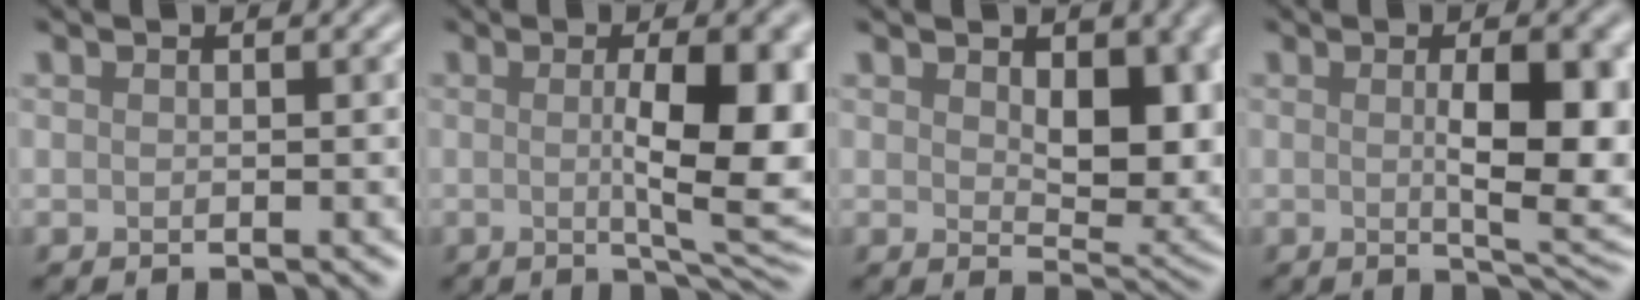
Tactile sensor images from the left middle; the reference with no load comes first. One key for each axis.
{"total": 9.4, "fx": 0.3, "fy": 2.3, "fz": 9.1, "tx": -0.123, "ty": -0.009, "tz": 0.008}
{"total": 7.6, "fx": 1.5, "fy": 4.3, "fz": 6.2, "tx": -0.092, "ty": -0.012, "tz": 0.032}
{"total": 7.9, "fx": 0.3, "fy": 2.2, "fz": 7.6, "tx": -0.104, "ty": -0.007, "tz": 0.010}